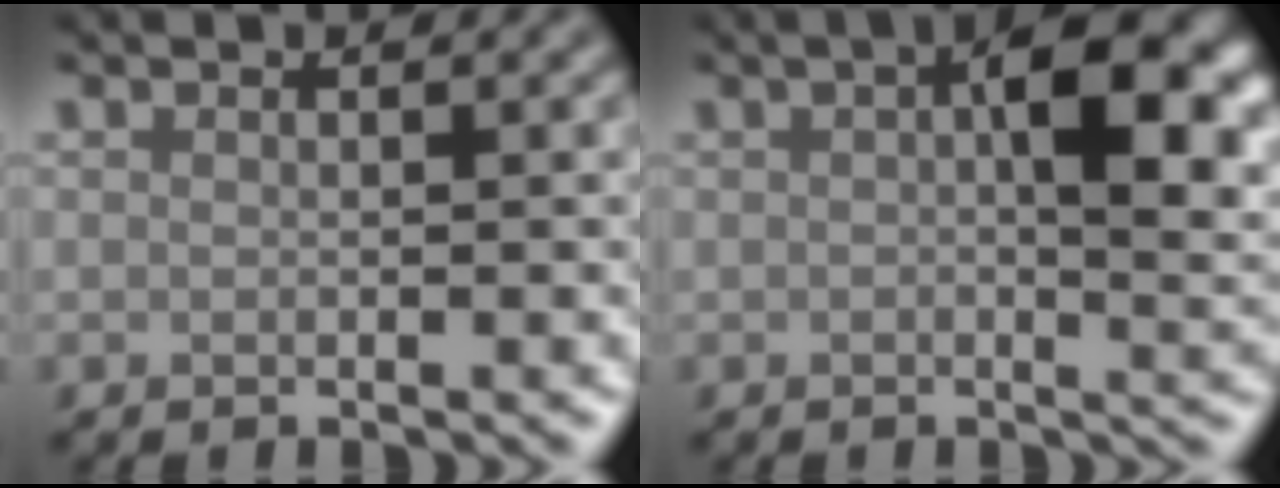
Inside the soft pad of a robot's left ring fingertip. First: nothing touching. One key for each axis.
{"total": 7.0, "fx": 1.4, "fy": 2.2, "fz": 6.6, "tx": -0.090, "ty": 0.012, "tz": 0.026}